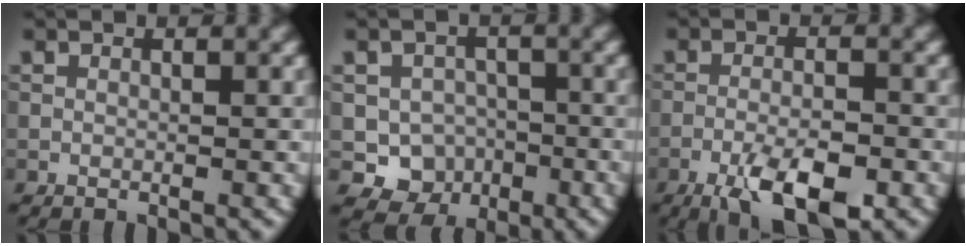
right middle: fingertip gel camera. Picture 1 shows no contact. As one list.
[{"total": 5.2, "force": [-2.0, 4.6, 1.5], "torque": [-0.007, -0.008, -0.029]}, {"total": 6.5, "force": [-3.7, 2.1, 4.9], "torque": [-0.088, -0.004, -0.063]}]